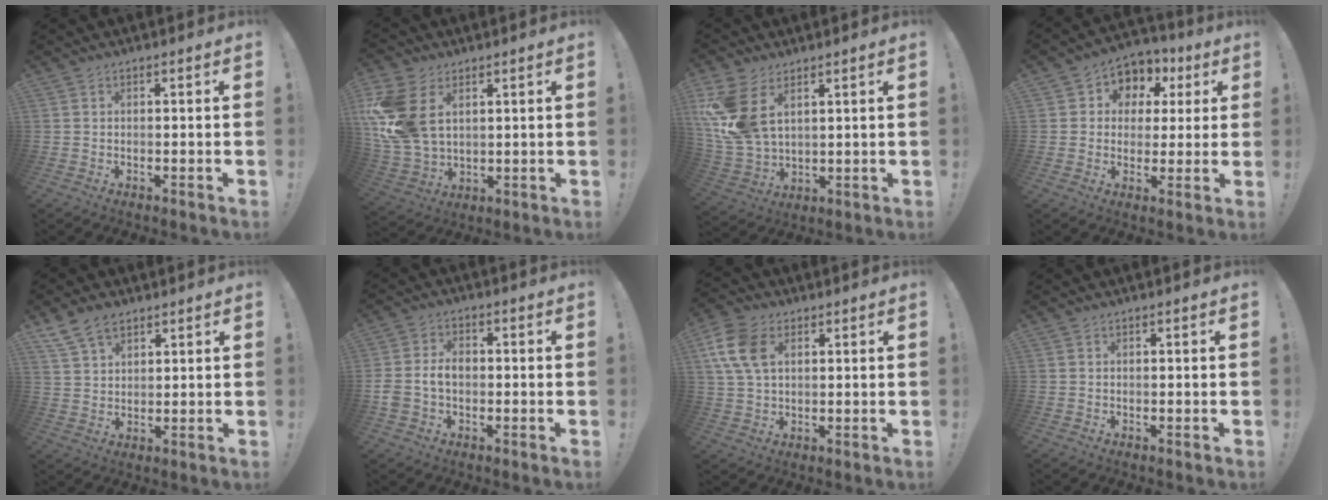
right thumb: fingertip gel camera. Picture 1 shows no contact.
{"total": 16.7, "force": [4.4, 11.2, 11.5], "torque": [-0.237, -0.020, 0.085]}
{"total": 13.9, "force": [5.5, 8.5, 9.4], "torque": [-0.192, -0.035, 0.107]}
{"total": 7.6, "force": [1.1, 7.1, 2.4], "torque": [-0.033, -0.007, 0.027]}
{"total": 8.2, "force": [5.7, 4.9, 3.2], "torque": [-0.056, -0.024, 0.111]}
{"total": 7.4, "force": [-0.9, 5.3, 5.2], "torque": [-0.109, 0.000, -0.018]}
{"total": 12.4, "force": [4.0, 8.5, 8.1], "torque": [-0.167, 0.000, 0.077]}
{"total": 0.0}